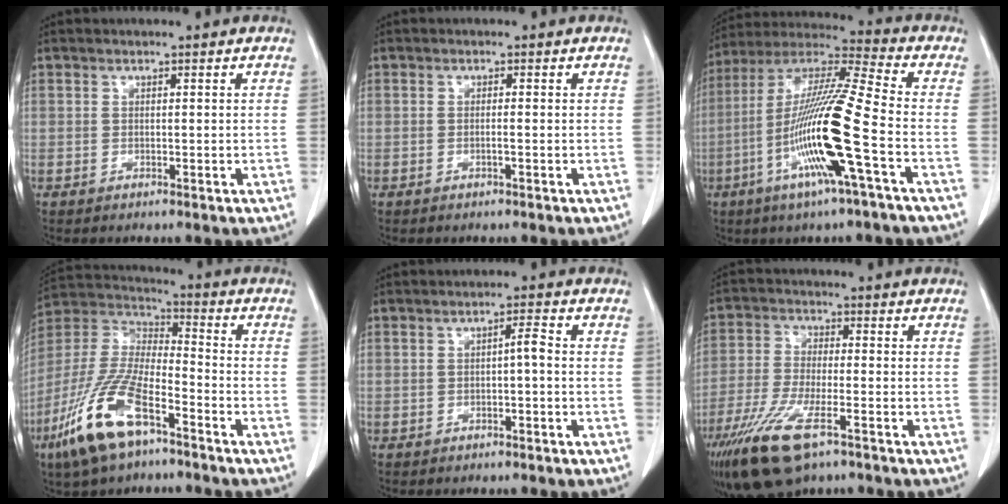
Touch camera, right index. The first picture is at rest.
{"total": 0.7, "force": [-0.3, -0.1, 0.6], "torque": [-0.009, 0.001, -0.005]}
{"total": 17.8, "force": [-5.5, -0.6, 16.9], "torque": [-0.335, -0.011, -0.114]}
{"total": 15.6, "force": [-9.0, 4.7, 11.9], "torque": [-0.261, -0.016, -0.173]}
{"total": 1.9, "force": [-0.4, 0.1, 1.8], "torque": [-0.027, 0.004, -0.007]}
{"total": 12.2, "force": [-7.5, 2.9, 9.1], "torque": [-0.184, -0.028, -0.133]}